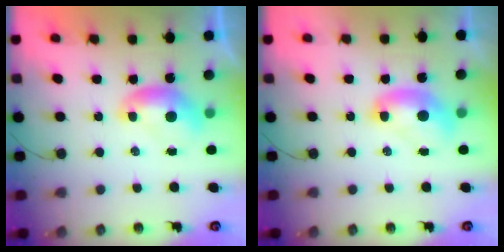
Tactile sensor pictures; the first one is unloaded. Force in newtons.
{"total": 2.0, "press": 2.0, "slide": 0.2}